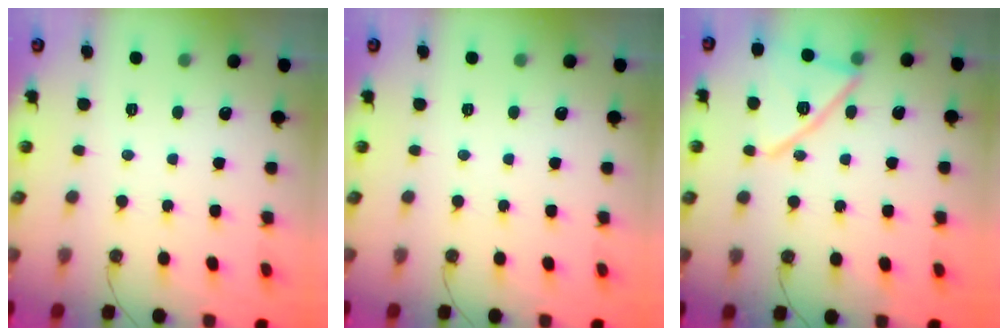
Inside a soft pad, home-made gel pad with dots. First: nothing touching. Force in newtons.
{"total": 0.0}
{"total": 16.5, "press": 16.5, "slide": 1.2}